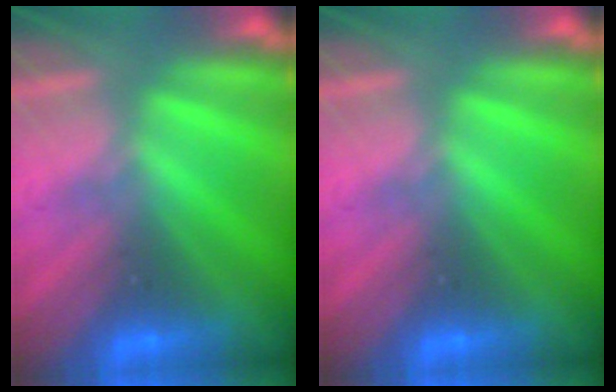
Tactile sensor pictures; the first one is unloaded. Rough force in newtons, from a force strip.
{"total": 0.0}